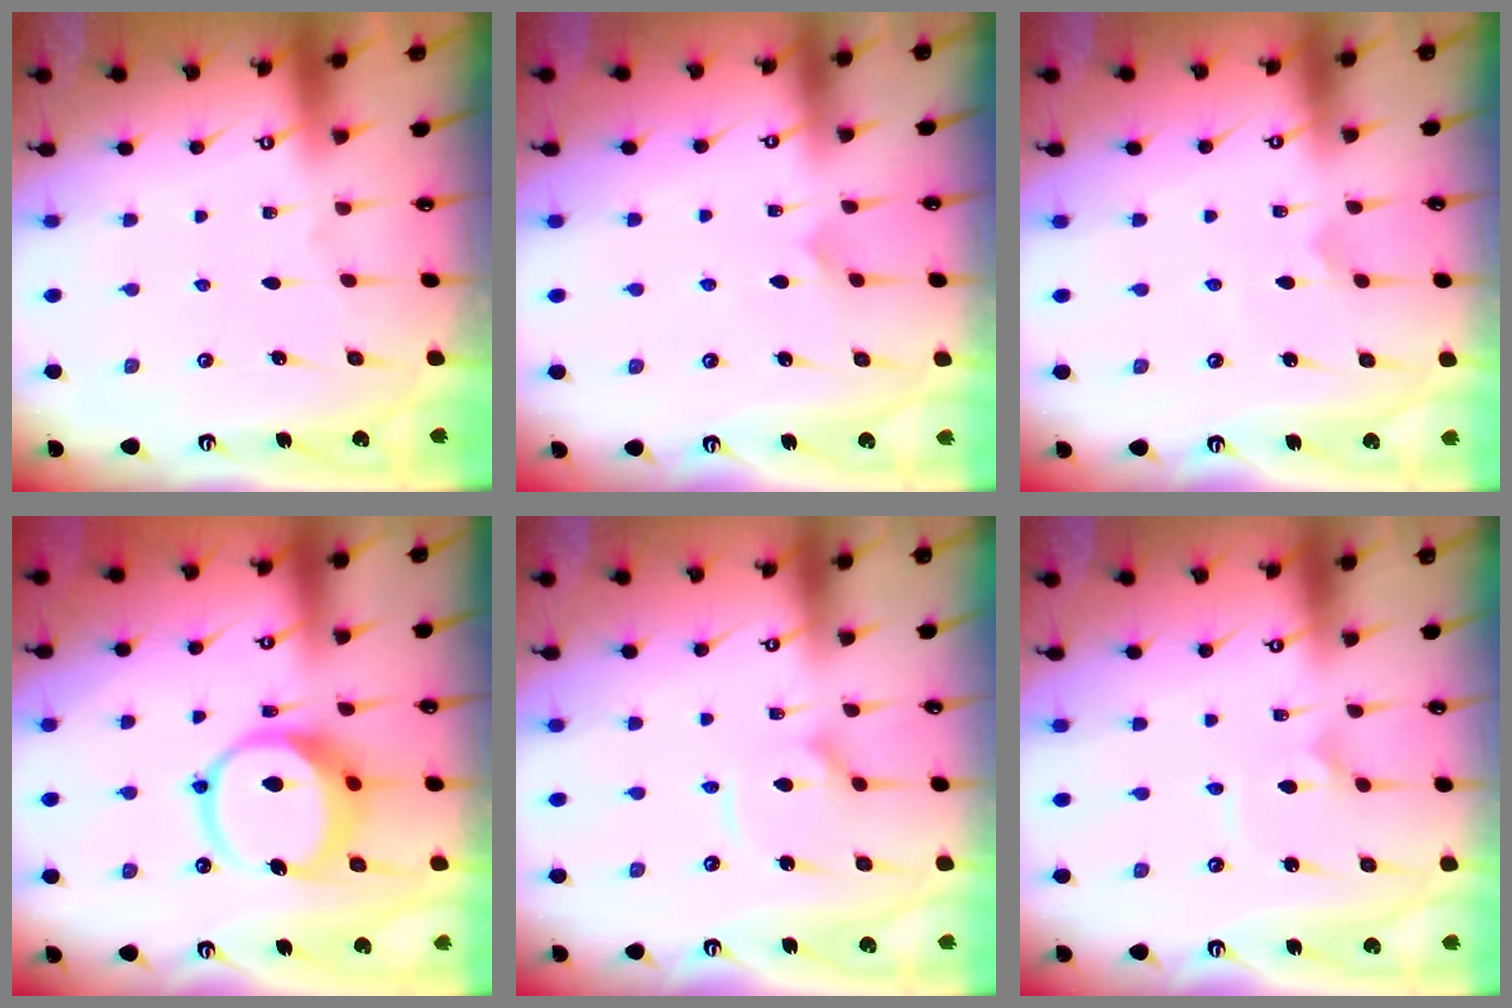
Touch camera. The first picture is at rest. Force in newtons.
{"total": 5.5, "press": 5.5, "slide": 0.5}
{"total": 3.2, "press": 3.1, "slide": 0.6}
{"total": 13.5, "press": 13.4, "slide": 1.7}
{"total": 6.0, "press": 6.0, "slide": 0.8}
{"total": 2.3, "press": 2.3, "slide": 0.1}